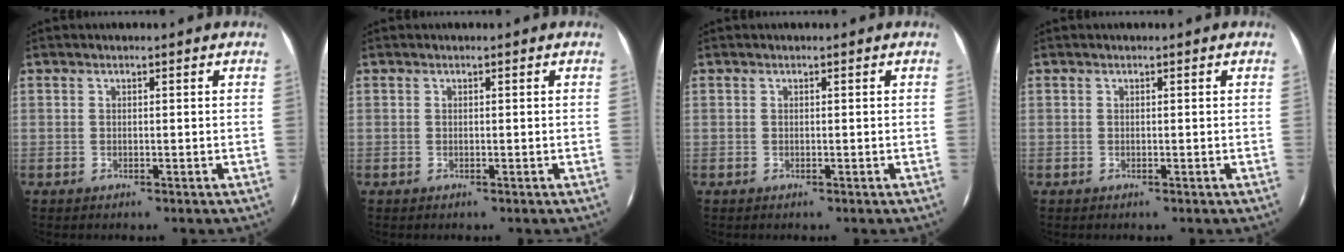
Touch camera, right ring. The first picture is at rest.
{"total": 0.0}
{"total": 0.0}
{"total": 0.0}